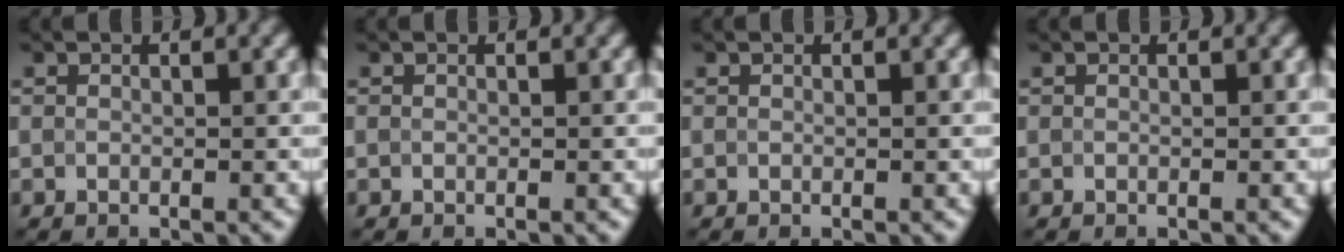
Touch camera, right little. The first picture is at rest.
{"total": 0.0}
{"total": 0.0}
{"total": 0.0}